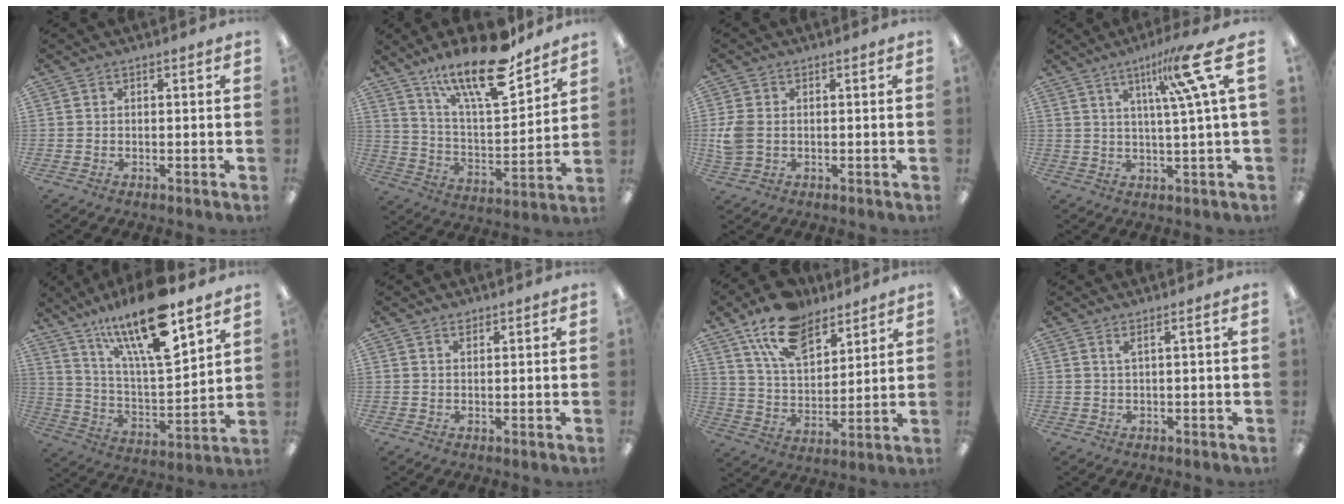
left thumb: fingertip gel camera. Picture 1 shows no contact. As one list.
[{"total": 19.6, "force": [14.9, 5.5, 11.5], "torque": [-0.202, -0.091, 0.250]}, {"total": 4.9, "force": [0.1, 3.6, 3.3], "torque": [-0.081, 0.002, 0.000]}, {"total": 13.6, "force": [5.6, 1.1, 12.3], "torque": [-0.195, -0.016, 0.076]}, {"total": 21.2, "force": [15.1, 5.0, 14.0], "torque": [-0.252, -0.089, 0.251]}, {"total": 1.1, "force": [1.0, 0.4, 0.3], "torque": [-0.007, -0.001, 0.019]}, {"total": 15.2, "force": [10.6, 7.7, 7.6], "torque": [-0.147, -0.041, 0.196]}, {"total": 1.5, "force": [0.8, -0.2, 1.3], "torque": [-0.026, -0.003, 0.013]}]